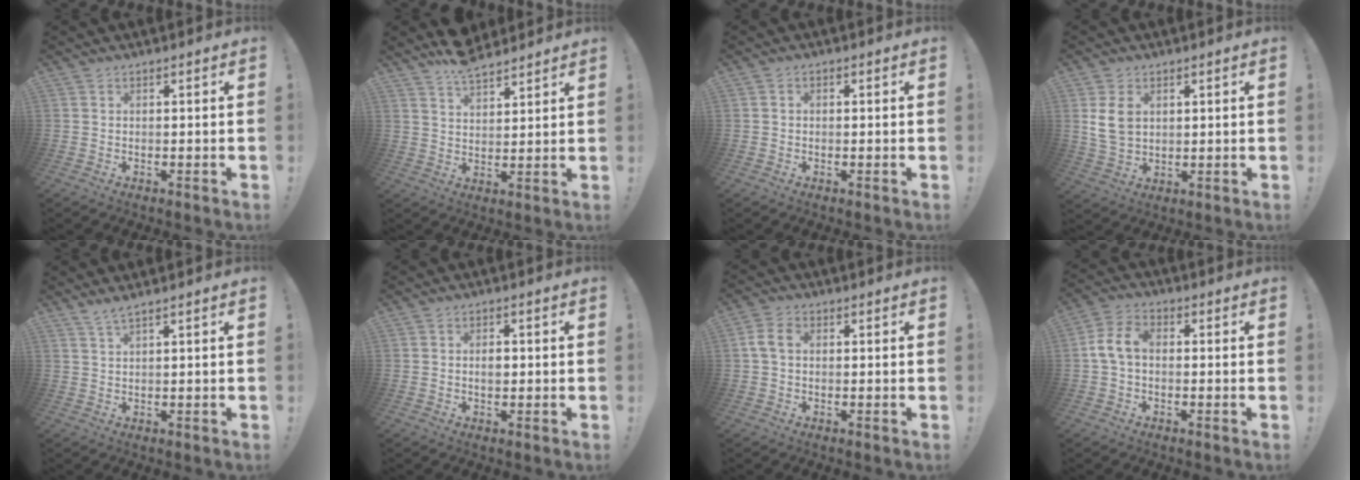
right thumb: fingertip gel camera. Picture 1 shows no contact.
{"total": 7.9, "force": [7.0, 2.8, 2.4], "torque": [-0.042, -0.044, 0.130]}
{"total": 1.0, "force": [-0.4, 0.8, 0.5], "torque": [-0.007, 0.004, -0.008]}
{"total": 7.6, "force": [2.2, 5.6, 4.6], "torque": [-0.089, 0.001, 0.044]}
{"total": 2.2, "force": [1.7, -0.2, 1.4], "torque": [-0.035, -0.005, 0.030]}
{"total": 2.6, "force": [-0.1, 1.7, 1.9], "torque": [-0.022, 0.001, -0.006]}
{"total": 5.3, "force": [0.7, 3.6, 3.9], "torque": [-0.073, 0.009, 0.015]}
{"total": 7.7, "force": [-0.3, 4.9, 5.9], "torque": [-0.117, 0.011, -0.003]}